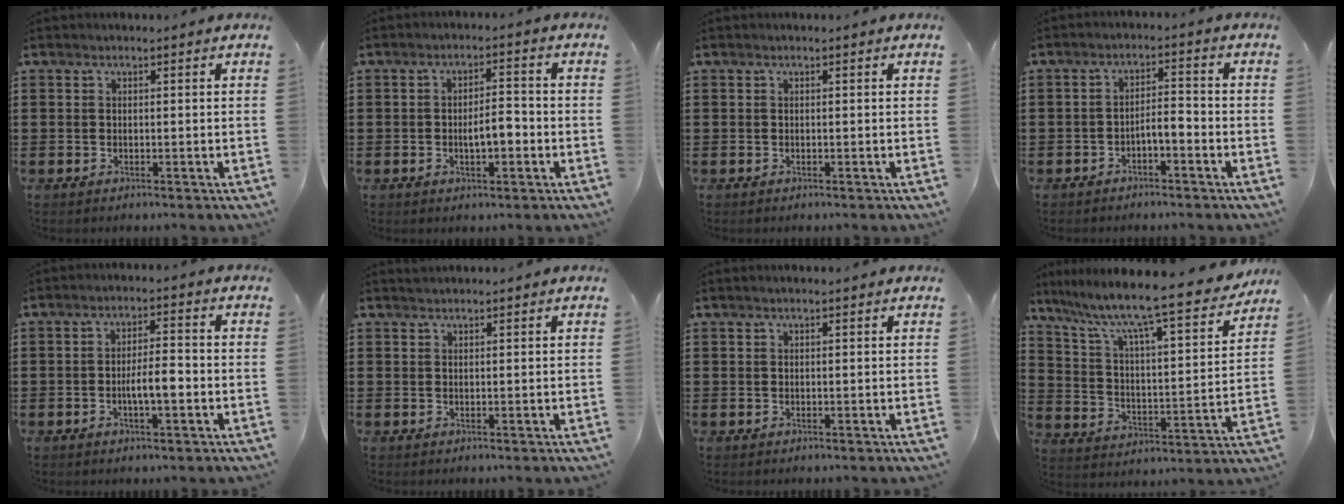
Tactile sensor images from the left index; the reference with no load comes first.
{"total": 4.5, "force": [-1.1, 1.8, 4.0], "torque": [-0.063, 0.004, -0.025]}
{"total": 0.0}
{"total": 2.8, "force": [-2.2, 0.7, 1.5], "torque": [-0.034, 0.006, -0.048]}
{"total": 4.7, "force": [-1.2, 1.3, 4.3], "torque": [-0.082, 0.005, -0.026]}
{"total": 0.9, "force": [0.9, 0.2, 0.0], "torque": [-0.003, 0.000, 0.017]}
{"total": 0.5, "force": [0.4, 0.0, 0.3], "torque": [-0.007, 0.000, 0.007]}
{"total": 9.7, "force": [8.2, 0.0, 5.1], "torque": [-0.126, -0.068, 0.129]}